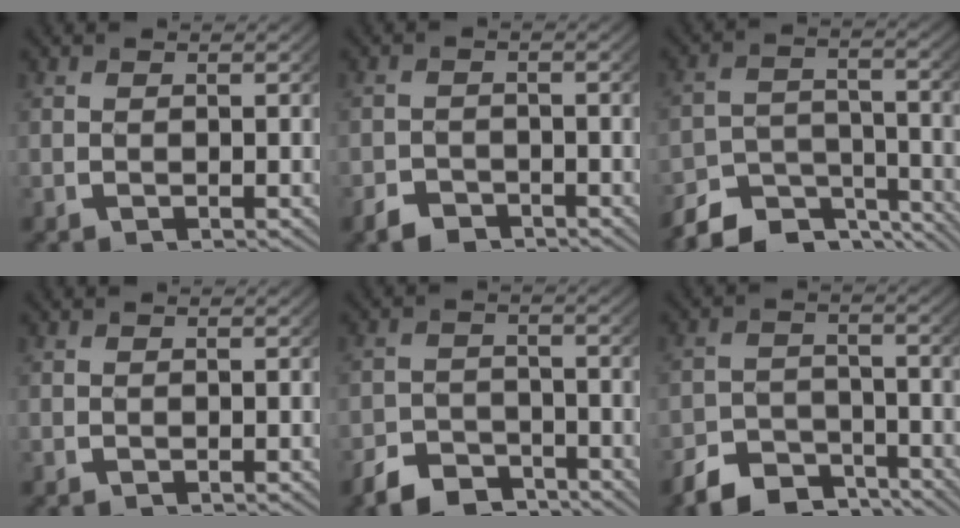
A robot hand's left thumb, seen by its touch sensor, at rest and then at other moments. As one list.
[{"total": 2.5, "force": [-2.1, 1.2, 0.2], "torque": [-0.003, -0.011, -0.035]}, {"total": 7.3, "force": [-6.0, 3.1, 2.8], "torque": [-0.033, -0.018, -0.102]}, {"total": 0.0}, {"total": 5.1, "force": [-4.1, 2.8, 1.2], "torque": [-0.013, -0.019, -0.070]}, {"total": 6.5, "force": [-5.1, 3.5, 2.0], "torque": [-0.027, -0.022, -0.086]}]